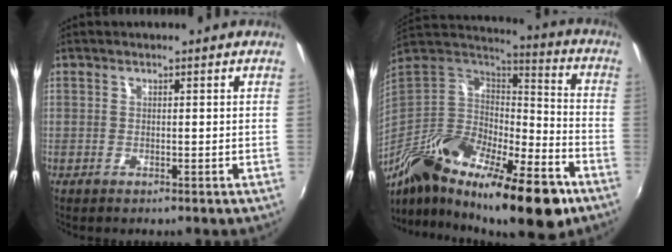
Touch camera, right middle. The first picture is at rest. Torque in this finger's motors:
{"motor_torque": [1.07, -1.07, 0.37, 0.21]}